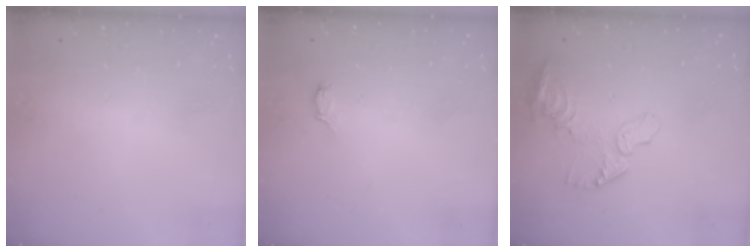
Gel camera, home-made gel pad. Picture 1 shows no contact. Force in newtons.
{"total": 3.1, "press": 3.1, "slide": 0.4}
{"total": 9.0, "press": 8.9, "slide": 0.7}